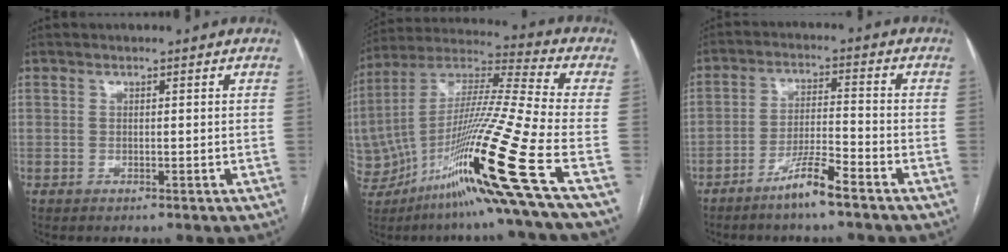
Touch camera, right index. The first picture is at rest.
{"total": 20.2, "force": [-7.9, -1.9, 18.4], "torque": [-0.371, -0.015, -0.150]}
{"total": 6.4, "force": [-4.7, 0.1, 4.4], "torque": [-0.084, -0.006, -0.091]}